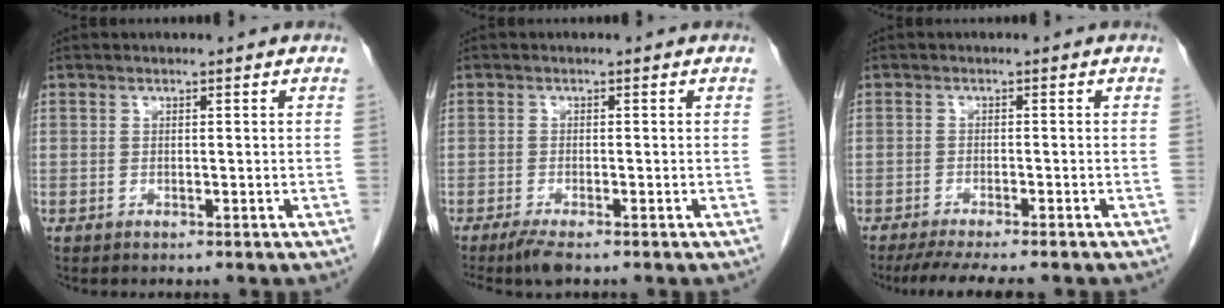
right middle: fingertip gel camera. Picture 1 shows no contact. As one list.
[{"total": 3.1, "force": [-2.4, 0.3, 2.0], "torque": [-0.040, -0.008, -0.044]}, {"total": 8.7, "force": [-7.4, 0.9, 4.5], "torque": [-0.058, -0.012, -0.112]}]